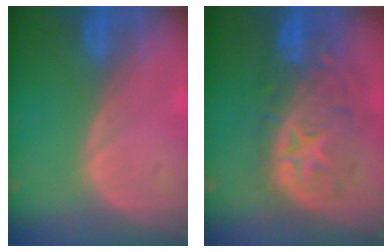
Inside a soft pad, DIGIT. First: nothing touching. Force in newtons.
{"total": 11.1, "press": 9.8, "slide": 5.4}